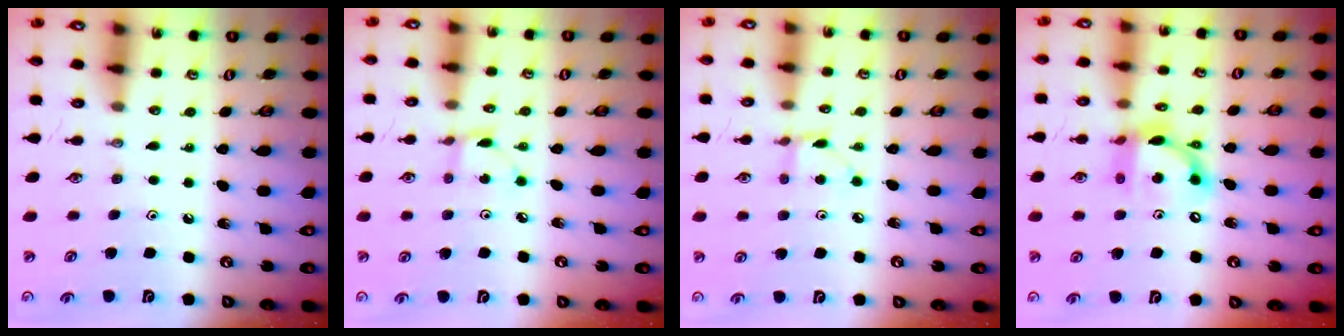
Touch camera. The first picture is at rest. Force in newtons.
{"total": 2.9, "press": 2.9, "slide": 0.2}
{"total": 2.7, "press": 2.7, "slide": 0.3}
{"total": 13.6, "press": 13.5, "slide": 0.6}